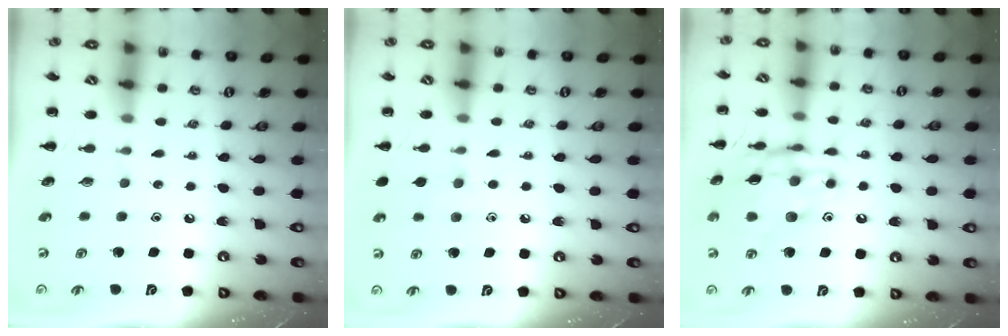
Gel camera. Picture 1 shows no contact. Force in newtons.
{"total": 5.5, "press": 5.1, "slide": 2.0}
{"total": 15.4, "press": 15.3, "slide": 1.7}